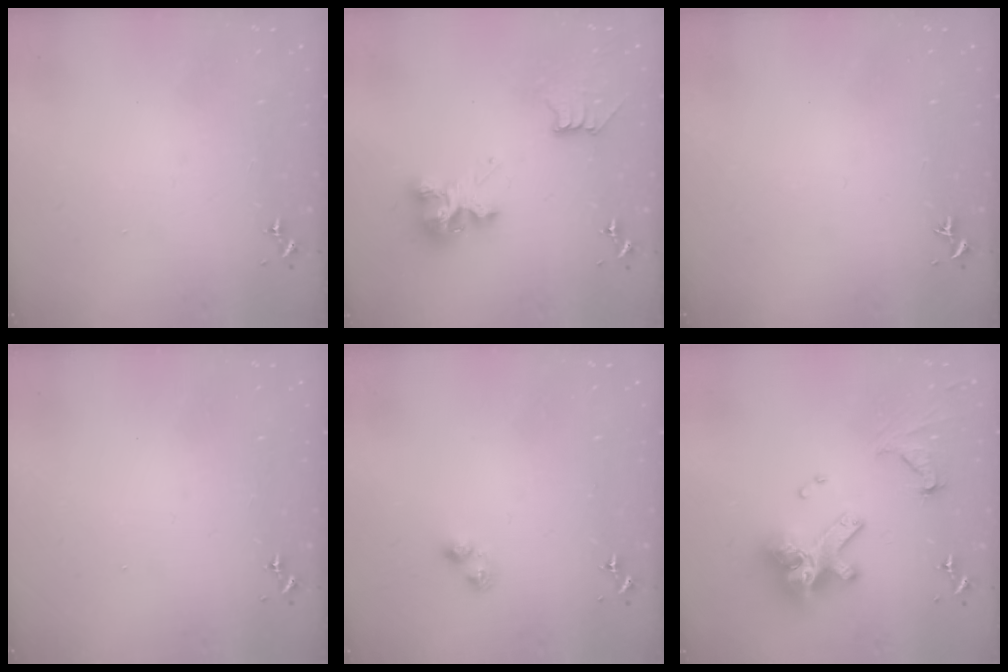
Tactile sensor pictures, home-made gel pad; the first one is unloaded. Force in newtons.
{"total": 8.8, "press": 8.7, "slide": 1.0}
{"total": 0.0}
{"total": 0.0}
{"total": 3.3, "press": 3.3, "slide": 0.5}
{"total": 17.6, "press": 17.4, "slide": 2.1}